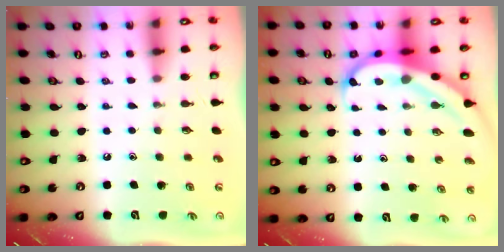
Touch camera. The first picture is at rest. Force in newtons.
{"total": 7.0, "press": 6.9, "slide": 1.3}